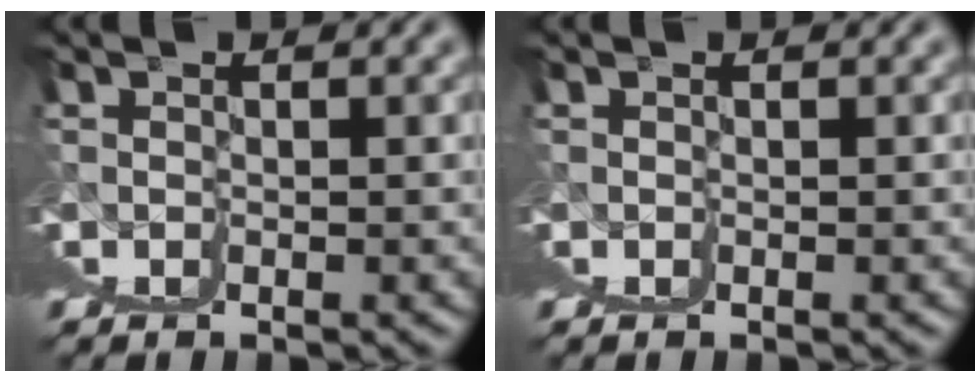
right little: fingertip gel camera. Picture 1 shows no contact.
{"total": 0.0}